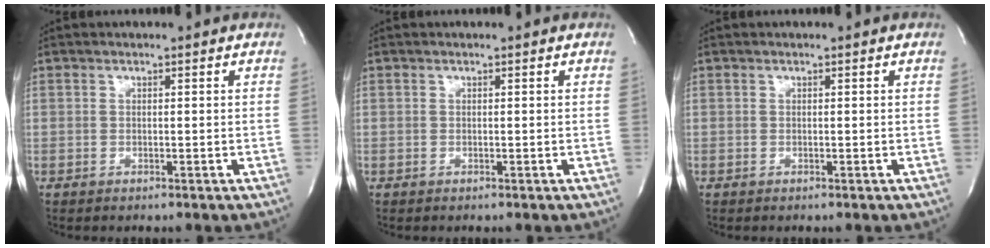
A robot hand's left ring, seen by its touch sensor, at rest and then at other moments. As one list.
[{"total": 0.0}, {"total": 0.0}]